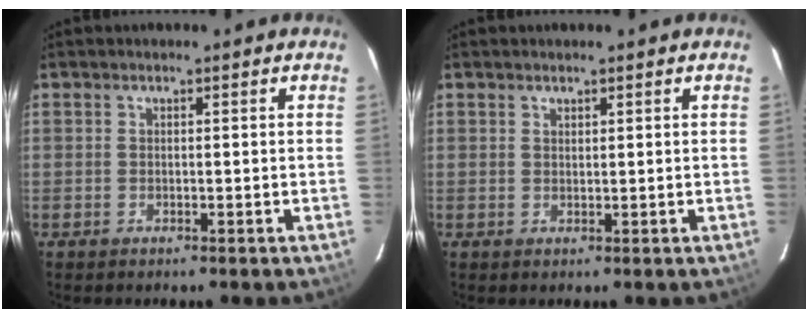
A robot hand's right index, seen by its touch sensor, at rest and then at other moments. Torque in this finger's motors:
{"motor_torque": [-0.03, 0.08, -0.03, -0.01]}